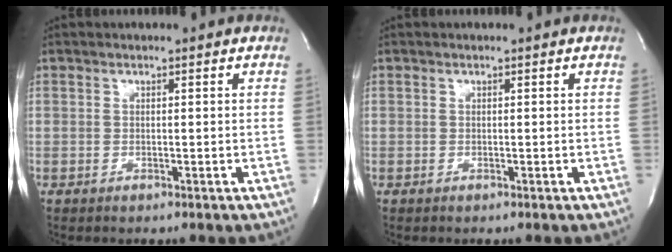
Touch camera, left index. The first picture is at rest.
{"total": 0.0}